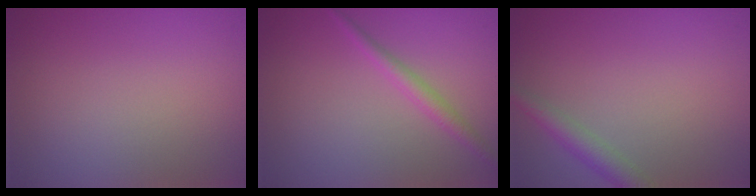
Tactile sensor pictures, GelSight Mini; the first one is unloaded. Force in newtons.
{"total": 1.7, "press": 1.7, "slide": 0.1}
{"total": 2.4, "press": 2.4, "slide": 0.1}